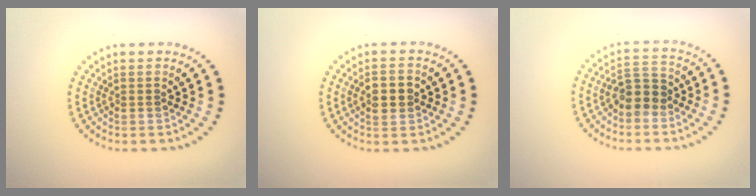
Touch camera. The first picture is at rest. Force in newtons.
{"total": 2.9, "press": 2.9, "slide": 0.2}
{"total": 3.1, "press": 2.9, "slide": 1.0}